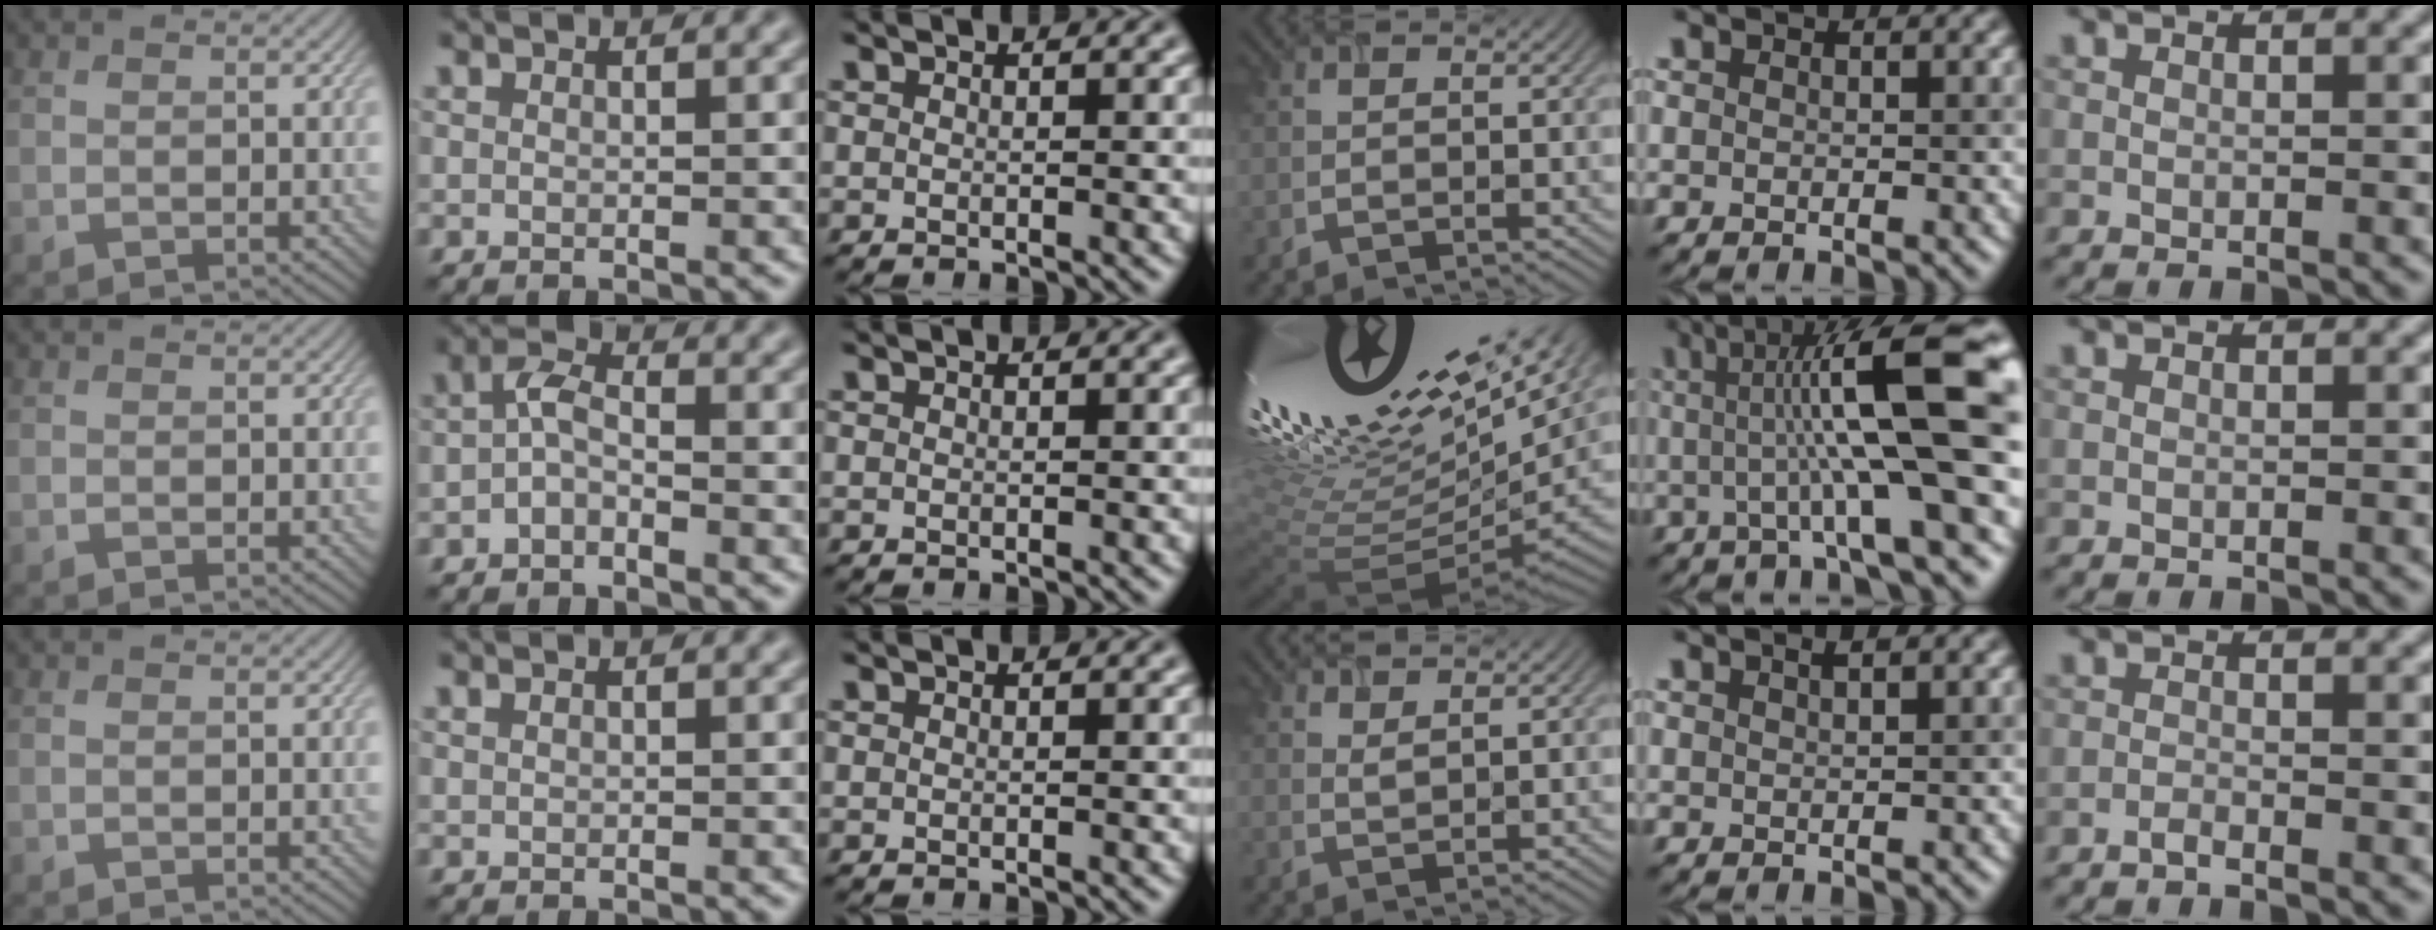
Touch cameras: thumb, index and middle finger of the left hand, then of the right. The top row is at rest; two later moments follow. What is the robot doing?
{"motion": "screw", "object": "timer"}